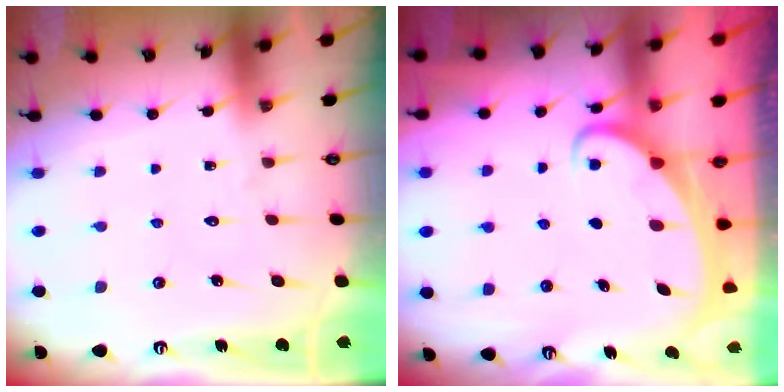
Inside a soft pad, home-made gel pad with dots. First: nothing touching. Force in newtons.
{"total": 2.4, "press": 2.3, "slide": 0.3}